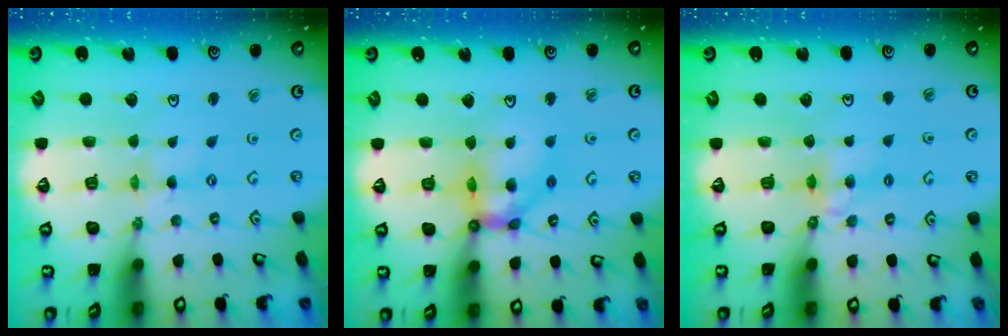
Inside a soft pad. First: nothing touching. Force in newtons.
{"total": 13.2, "press": 13.1, "slide": 1.5}
{"total": 4.6, "press": 4.6, "slide": 0.6}